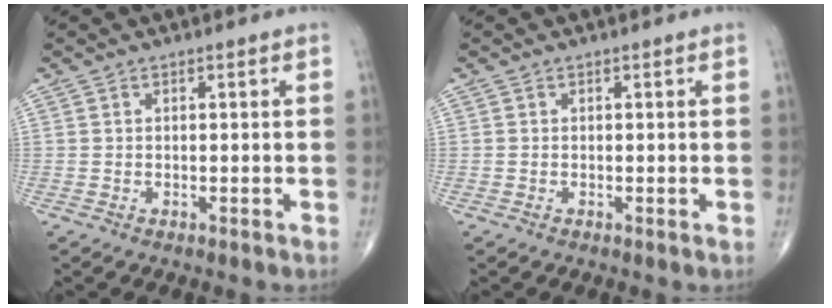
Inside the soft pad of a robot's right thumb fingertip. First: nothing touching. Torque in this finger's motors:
{"motor_torque": [0.03, -0.03, -0.14, -0.37, 0.00]}